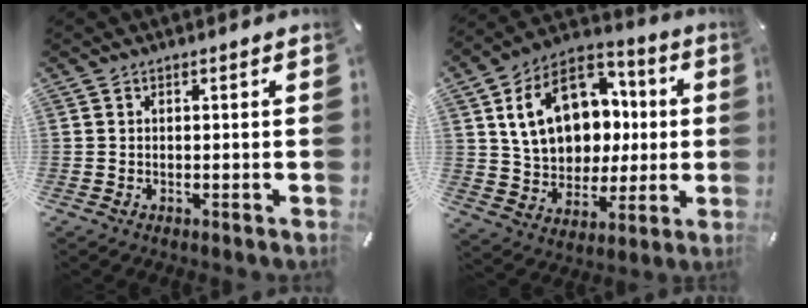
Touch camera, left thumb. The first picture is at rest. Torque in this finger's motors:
{"motor_torque": [2.22, 2.74, 0.90, 0.14, 0.29]}